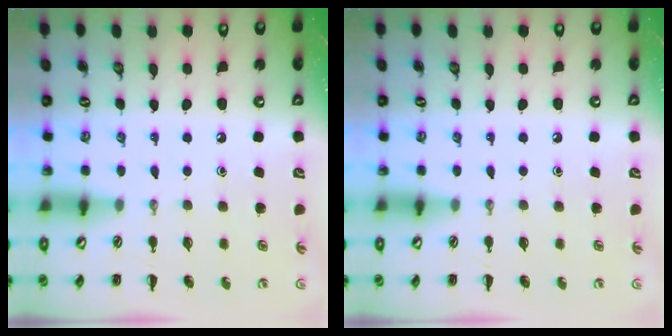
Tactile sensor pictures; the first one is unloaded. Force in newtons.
{"total": 0.0}